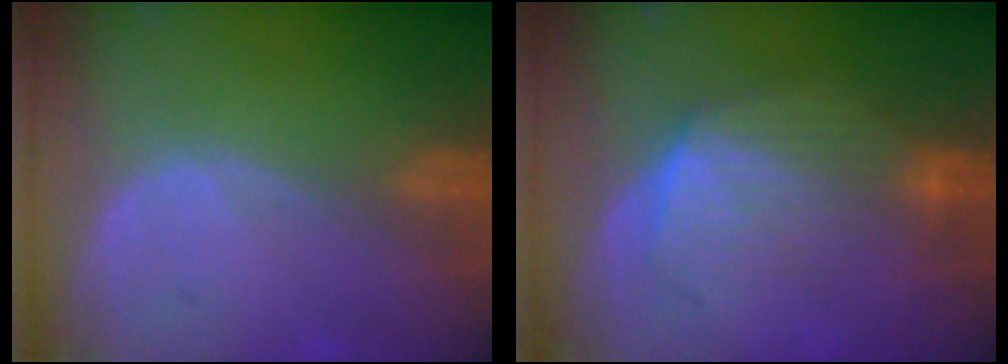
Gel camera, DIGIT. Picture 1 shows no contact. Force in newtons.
{"total": 6.9, "press": 6.9, "slide": 0.6}